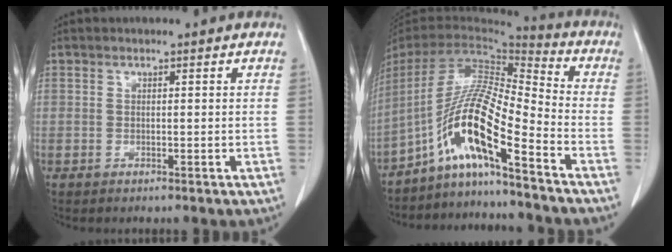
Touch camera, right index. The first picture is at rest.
{"total": 12.7, "force": [-8.0, -0.1, 9.8], "torque": [-0.189, 0.007, -0.154]}